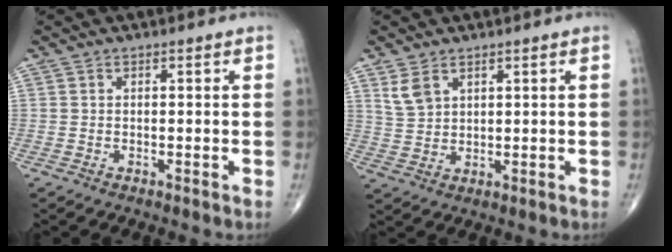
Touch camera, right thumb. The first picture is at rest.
{"total": 4.2, "force": [2.5, 2.6, 2.2], "torque": [-0.040, -0.009, 0.059]}